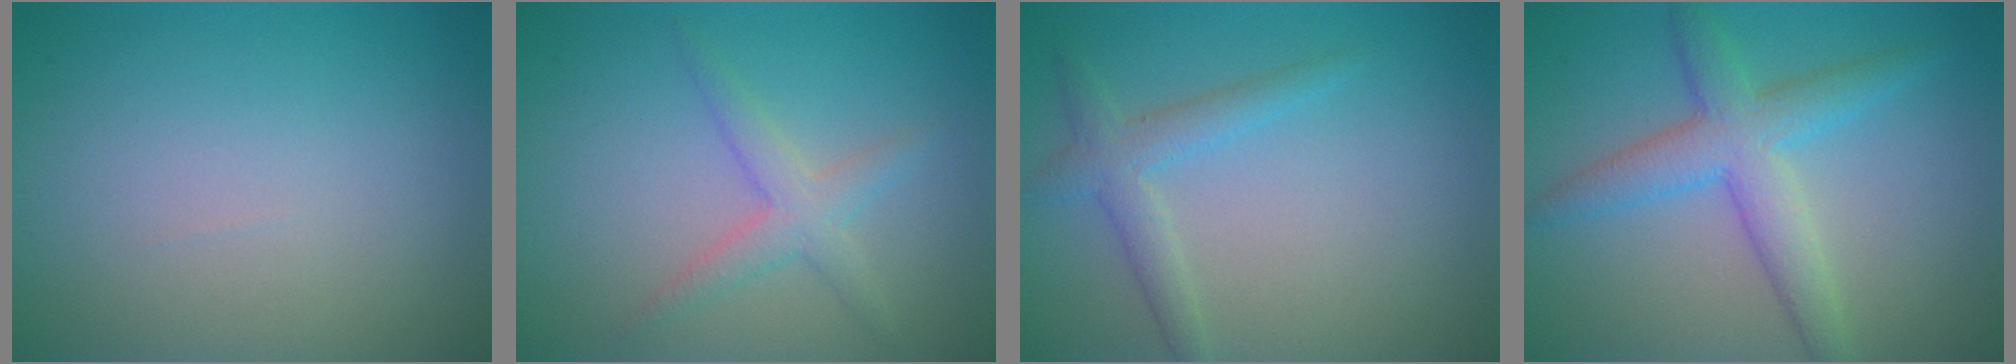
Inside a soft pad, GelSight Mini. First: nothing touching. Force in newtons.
{"total": 2.4, "press": 2.4, "slide": 0.0}
{"total": 2.4, "press": 2.4, "slide": 0.1}
{"total": 4.7, "press": 4.7, "slide": 0.1}